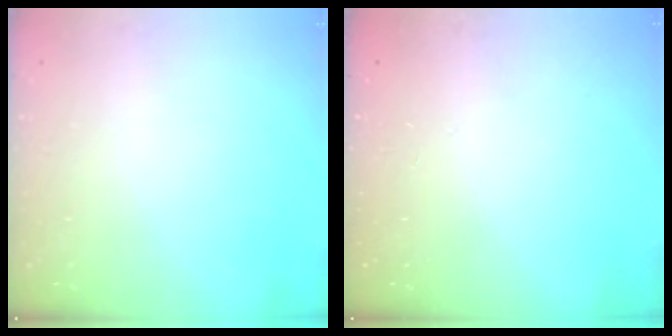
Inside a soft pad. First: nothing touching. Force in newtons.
{"total": 0.0}